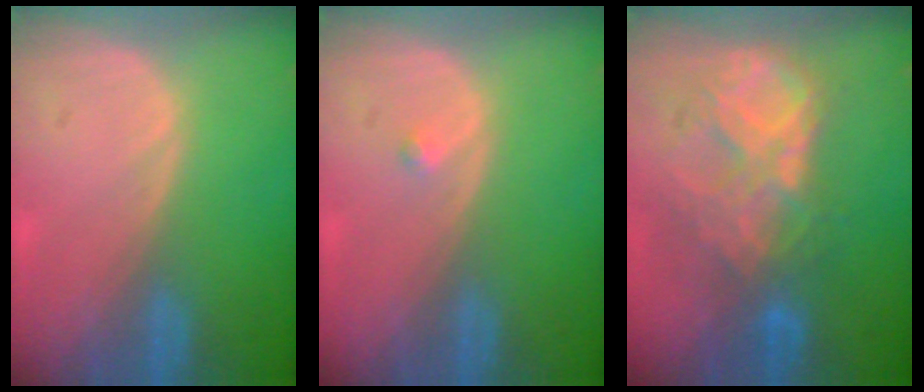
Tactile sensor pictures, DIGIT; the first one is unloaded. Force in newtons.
{"total": 0.7, "press": 0.7, "slide": 0.1}
{"total": 9.2, "press": 7.8, "slide": 4.9}